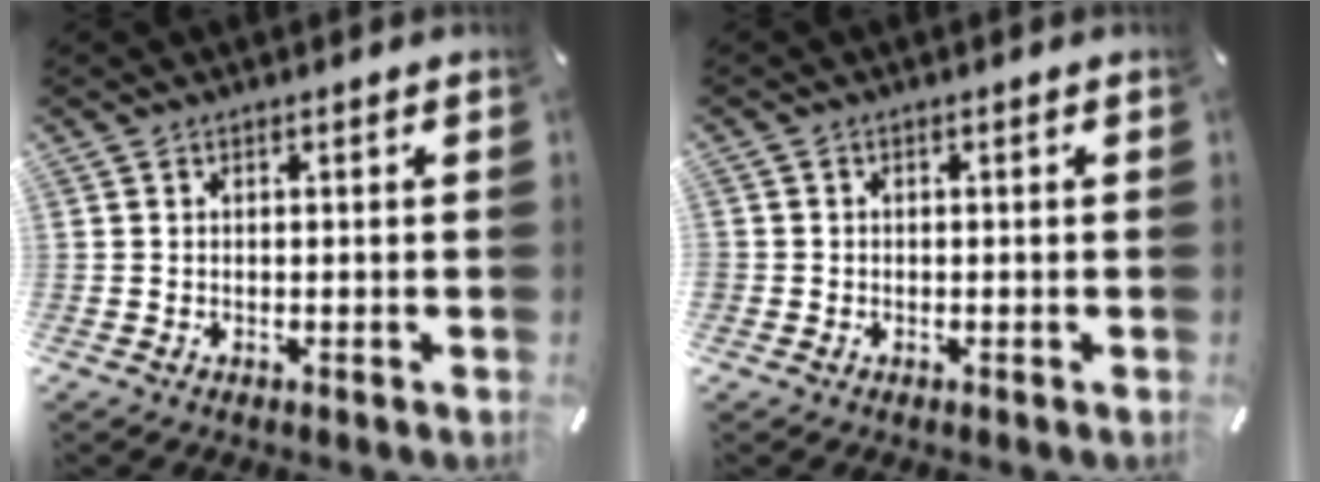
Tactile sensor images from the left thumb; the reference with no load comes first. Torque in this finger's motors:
{"motor_torque": [0.97, 1.51, 0.61, -0.49, 0.39]}